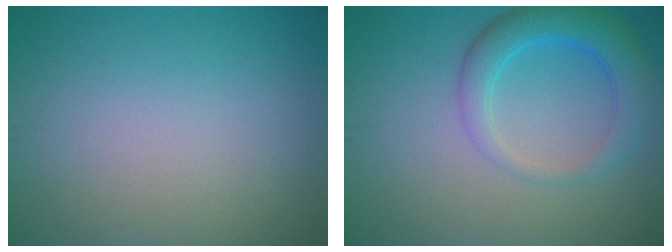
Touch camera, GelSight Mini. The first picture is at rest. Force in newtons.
{"total": 4.5, "press": 4.5, "slide": 0.3}